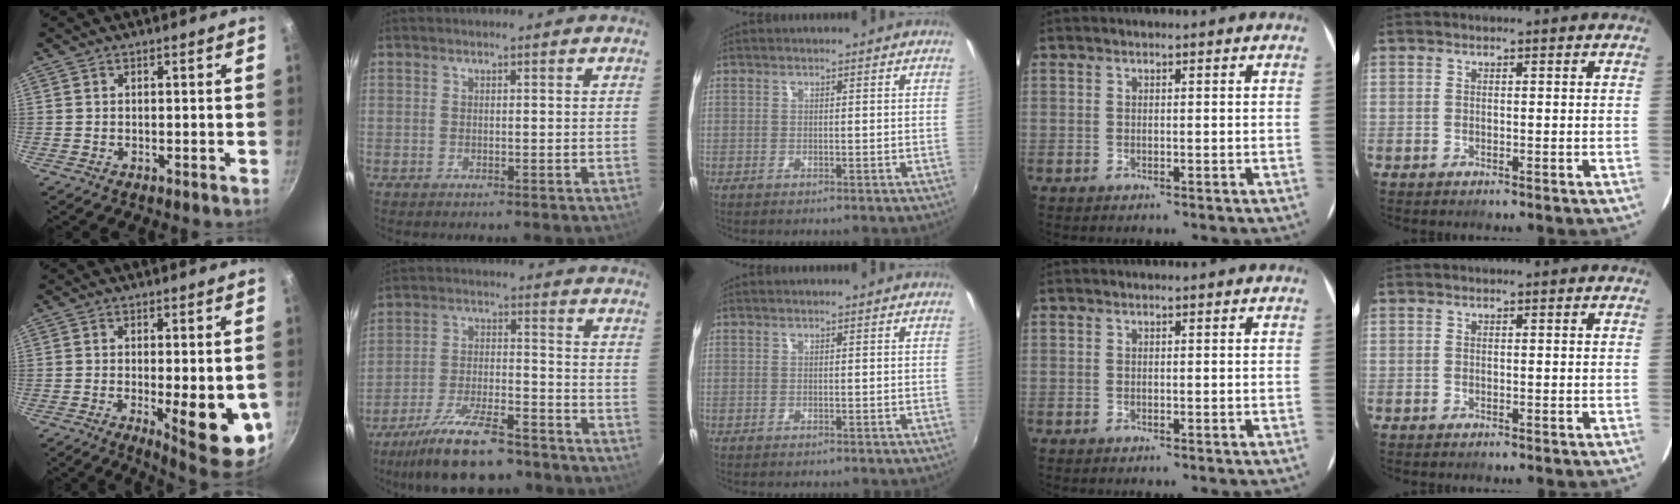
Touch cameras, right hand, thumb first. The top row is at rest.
{"thumb": {"total": 12.0, "force": [-2.3, 3.7, 11.2], "torque": [-0.120, -0.011, -0.021]}, "index": {"total": 16.8, "force": [-13.5, 4.9, 8.8], "torque": [-0.180, -0.018, -0.217]}}